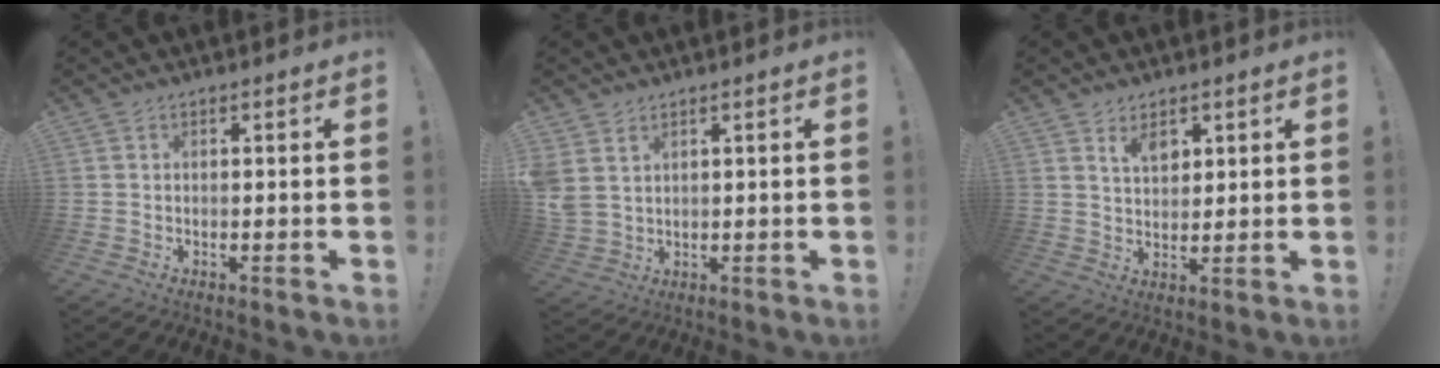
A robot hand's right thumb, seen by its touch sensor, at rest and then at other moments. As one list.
[{"total": 4.6, "force": [2.3, 3.2, 2.4], "torque": [-0.050, -0.008, 0.047]}, {"total": 5.4, "force": [3.3, 3.0, 2.9], "torque": [-0.052, -0.013, 0.059]}]